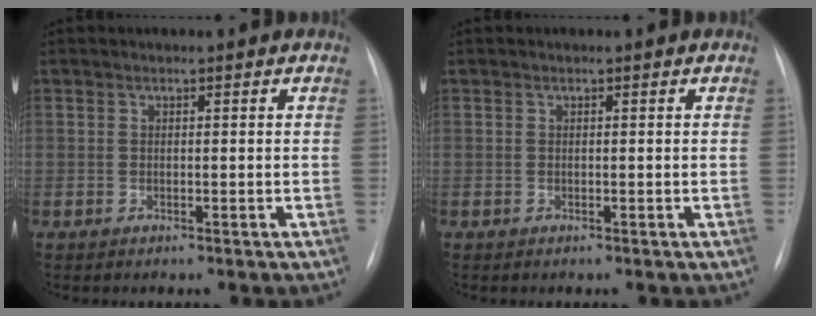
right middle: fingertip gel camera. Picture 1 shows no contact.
{"total": 0.0}